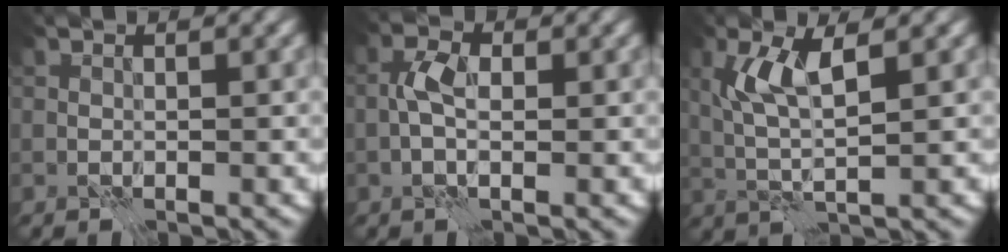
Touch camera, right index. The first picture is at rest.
{"total": 2.4, "force": [-0.1, 1.1, 2.1], "torque": [-0.042, 0.010, -0.008]}
{"total": 4.3, "force": [1.9, 0.6, 3.7], "torque": [-0.080, 0.004, 0.038]}